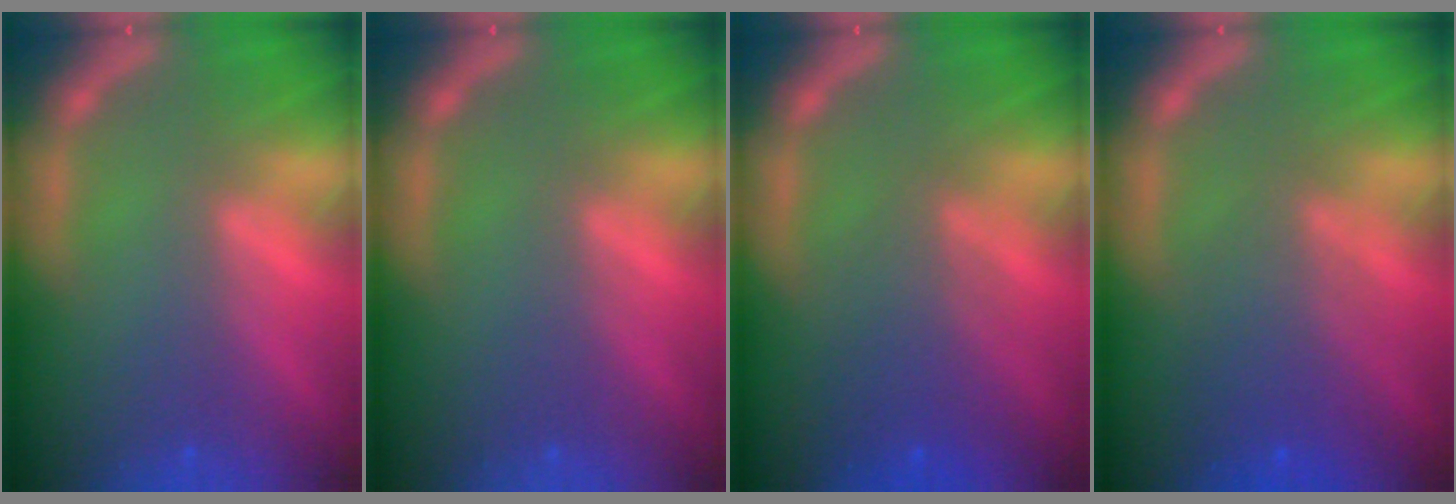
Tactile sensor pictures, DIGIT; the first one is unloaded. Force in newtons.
{"total": 0.0}
{"total": 4.0}
{"total": 4.6}